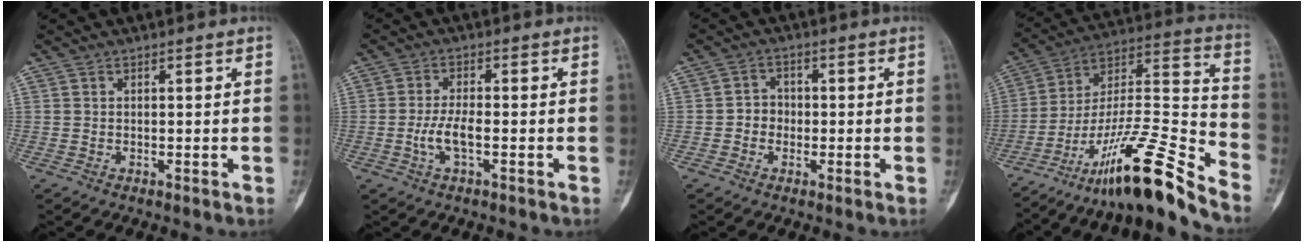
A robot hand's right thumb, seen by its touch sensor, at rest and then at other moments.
{"total": 4.5, "force": [-1.3, 1.4, 4.0], "torque": [-0.089, 0.009, -0.027]}
{"total": 3.3, "force": [-0.7, 3.0, 1.3], "torque": [0.001, 0.010, -0.021]}
{"total": 21.6, "force": [-15.8, 2.6, 14.5], "torque": [-0.265, 0.095, -0.274]}